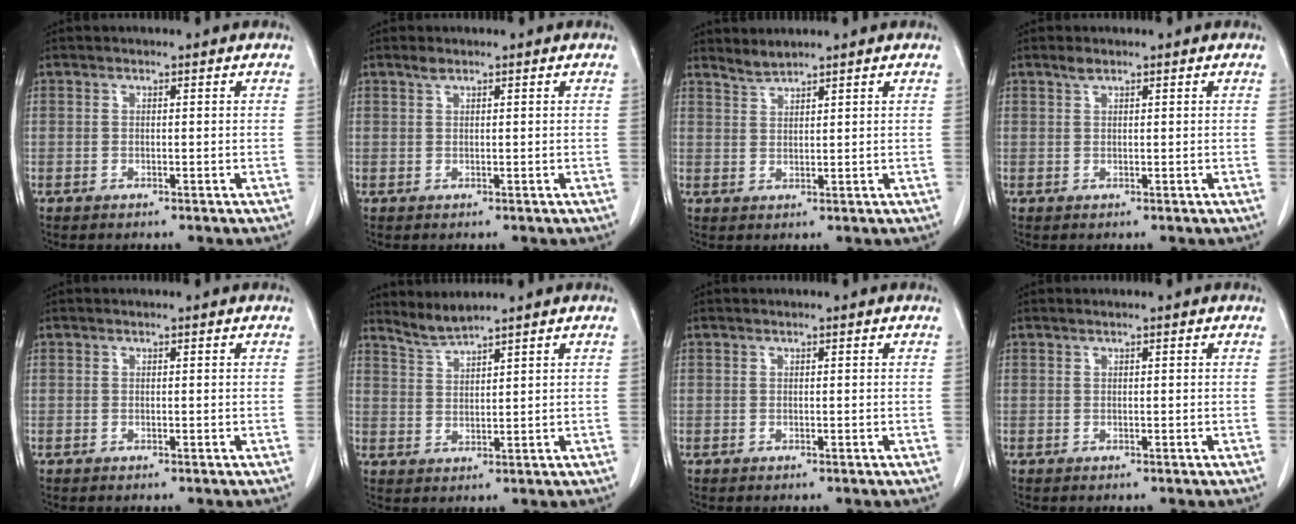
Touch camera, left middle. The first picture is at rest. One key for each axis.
{"total": 0.9, "fx": 0.7, "fy": 0.2, "fz": 0.5, "tx": -0.014, "ty": 0.003, "tz": 0.016}
{"total": 1.9, "fx": 1.9, "fy": -0.3, "fz": 0.0, "tx": -0.002, "ty": 0.000, "tz": 0.042}
{"total": 1.0, "fx": 0.8, "fy": 0.3, "fz": 0.6, "tx": -0.016, "ty": 0.003, "tz": 0.018}
{"total": 0.0}
{"total": 3.0, "fx": 2.8, "fy": -1.0, "fz": 0.1, "tx": -0.010, "ty": -0.007, "tz": 0.065}
{"total": 0.0}
{"total": 0.0}